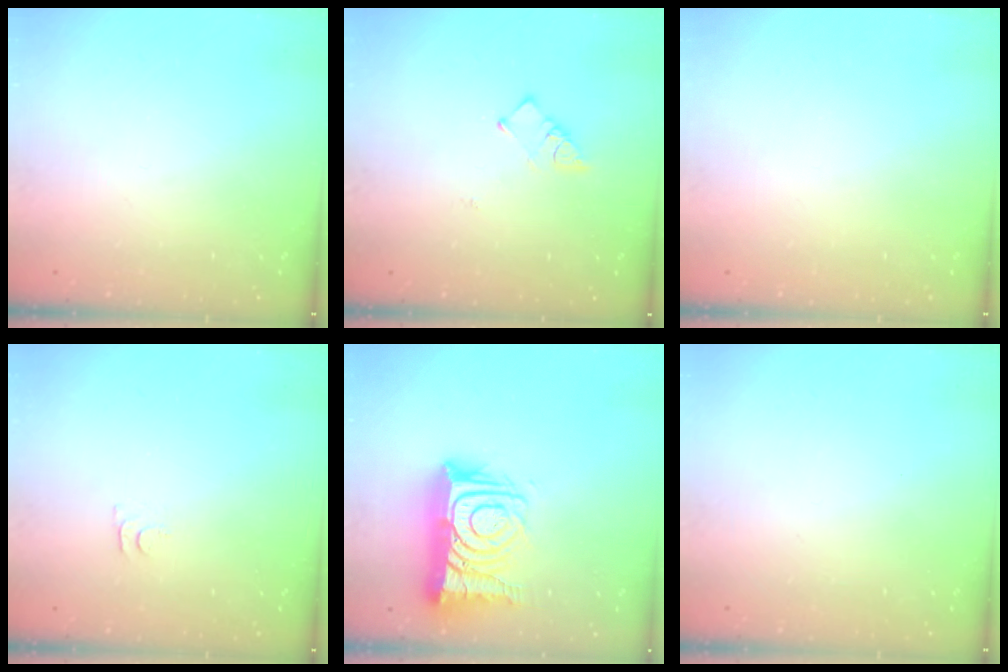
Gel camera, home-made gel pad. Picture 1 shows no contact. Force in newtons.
{"total": 3.7, "press": 3.7, "slide": 0.4}
{"total": 0.0}
{"total": 4.4, "press": 4.4, "slide": 0.4}
{"total": 17.6, "press": 17.5, "slide": 1.6}
{"total": 1.8, "press": 1.8, "slide": 0.2}